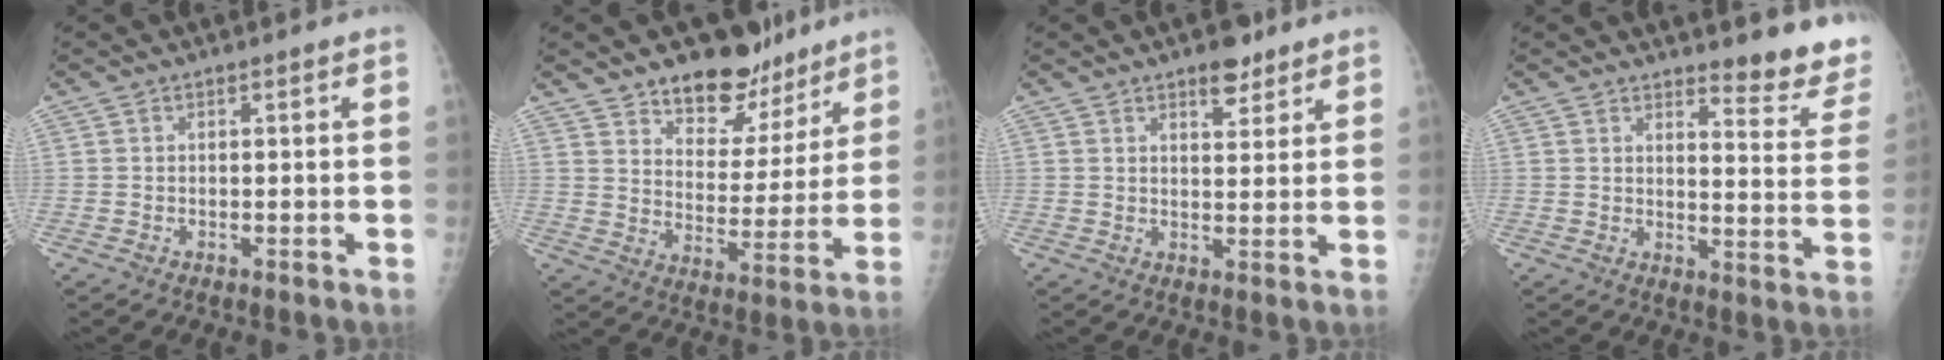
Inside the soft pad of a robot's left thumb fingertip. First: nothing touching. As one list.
[{"total": 14.3, "force": [10.9, 7.6, 5.2], "torque": [-0.017, -0.068, 0.171]}, {"total": 5.0, "force": [3.5, 2.3, 2.7], "torque": [-0.022, -0.021, 0.052]}, {"total": 10.8, "force": [9.9, 2.0, 3.9], "torque": [-0.019, -0.101, 0.104]}]